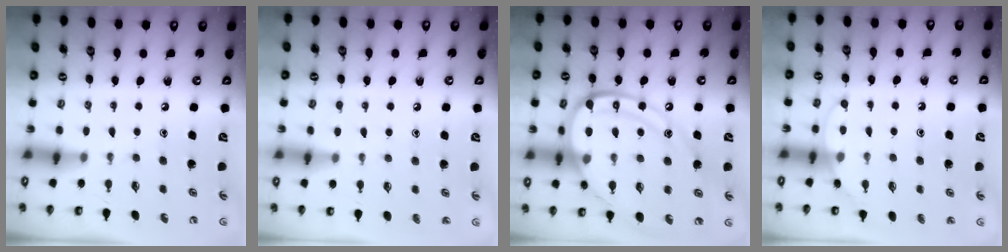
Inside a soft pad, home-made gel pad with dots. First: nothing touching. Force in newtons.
{"total": 5.2, "press": 5.2, "slide": 0.6}
{"total": 18.4, "press": 18.3, "slide": 1.9}
{"total": 4.8, "press": 4.7, "slide": 0.4}